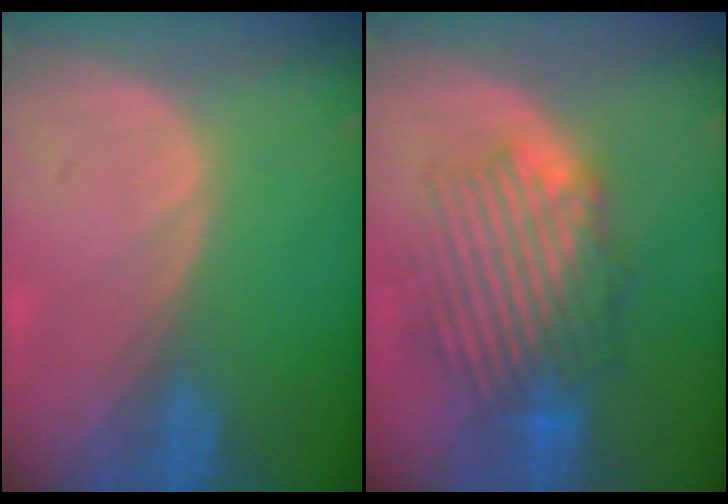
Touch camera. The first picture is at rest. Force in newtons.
{"total": 8.9, "press": 8.6, "slide": 2.3}